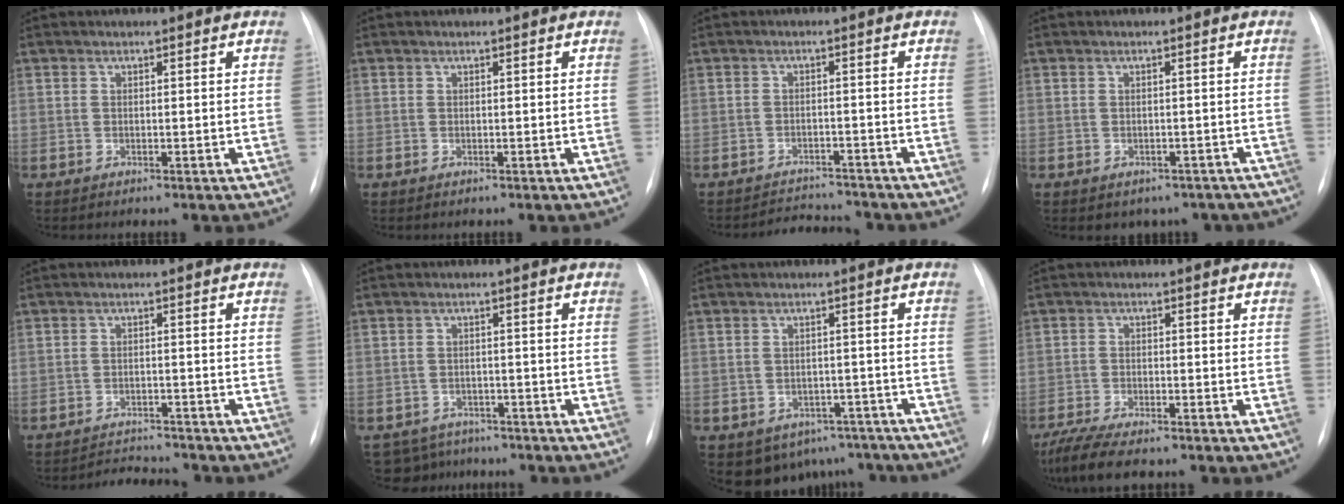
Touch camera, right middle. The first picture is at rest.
{"total": 0.0}
{"total": 4.7, "force": [-4.6, 0.5, -0.2], "torque": [0.001, 0.005, -0.071]}
{"total": 6.0, "force": [-4.7, 3.6, 1.4], "torque": [-0.002, 0.018, -0.048]}
{"total": 4.3, "force": [-4.3, 0.3, -0.2], "torque": [-0.001, 0.000, -0.067]}
{"total": 5.8, "force": [-5.1, 2.7, -0.5], "torque": [0.012, 0.011, -0.069]}
{"total": 9.1, "force": [-6.6, 6.0, 1.7], "torque": [-0.010, 0.016, -0.074]}
{"total": 8.5, "force": [-7.0, 1.5, 4.6], "torque": [-0.084, -0.022, -0.118]}